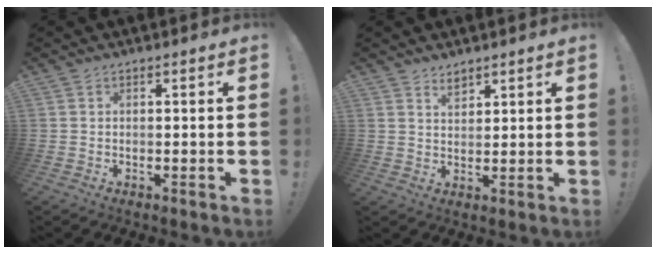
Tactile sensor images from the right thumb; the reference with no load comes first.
{"total": 4.1, "force": [3.3, 2.2, 1.0], "torque": [-0.008, -0.020, 0.060]}